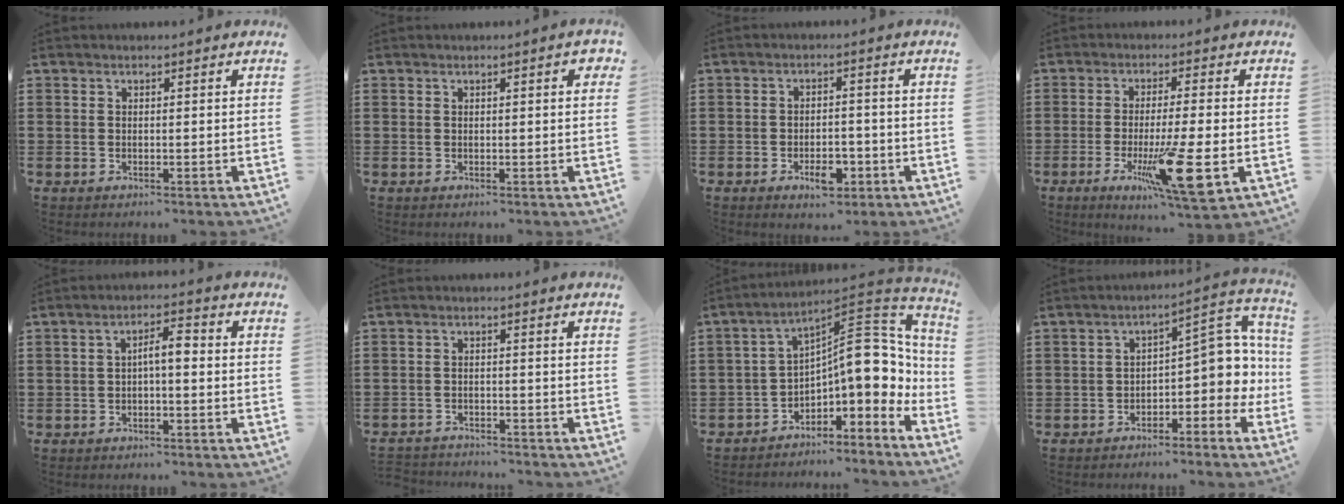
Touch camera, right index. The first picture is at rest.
{"total": 1.0, "force": [0.4, 0.2, 0.9], "torque": [-0.018, 0.004, 0.006]}
{"total": 6.4, "force": [-3.2, 2.0, 5.1], "torque": [-0.099, 0.001, -0.059]}
{"total": 12.7, "force": [-3.9, 1.7, 12.0], "torque": [-0.216, -0.017, -0.061]}
{"total": 3.4, "force": [-0.4, 0.9, 3.2], "torque": [-0.060, 0.009, -0.011]}
{"total": 2.3, "force": [-2.3, 0.2, -0.2], "torque": [-0.005, -0.001, -0.050]}
{"total": 12.3, "force": [-0.3, 6.2, 10.6], "torque": [-0.143, -0.011, -0.013]}
{"total": 6.4, "force": [-1.4, 3.4, 5.2], "torque": [-0.077, -0.014, -0.033]}